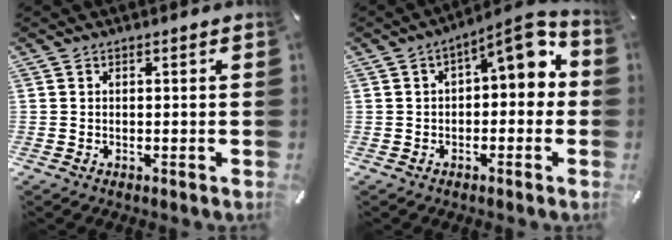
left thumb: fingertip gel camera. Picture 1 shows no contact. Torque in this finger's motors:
{"motor_torque": [0.06, 0.34, 0.66, 0.49, 0.10]}